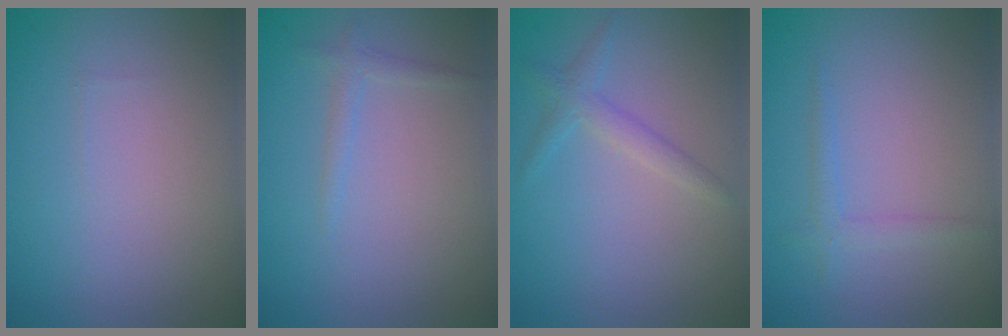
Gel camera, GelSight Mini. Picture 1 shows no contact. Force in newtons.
{"total": 1.1, "press": 1.1, "slide": 0.1}
{"total": 1.8, "press": 1.8, "slide": 0.0}
{"total": 1.4, "press": 1.4, "slide": 0.0}